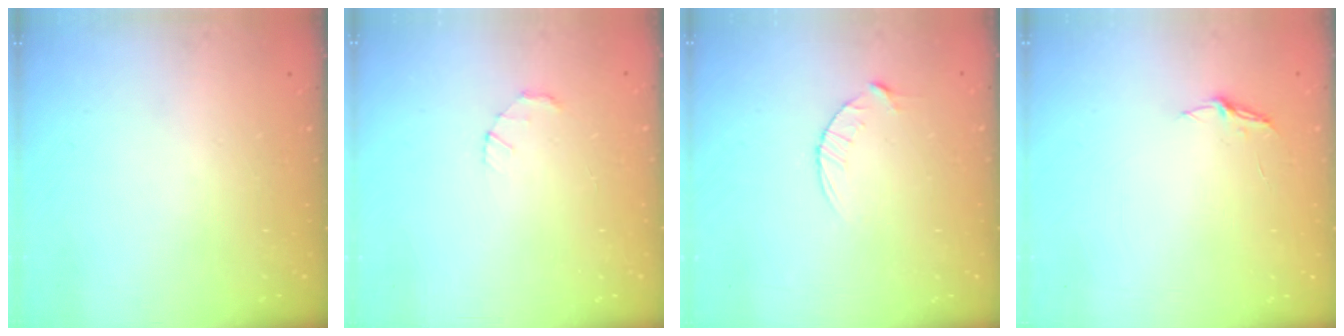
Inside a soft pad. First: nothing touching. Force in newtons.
{"total": 1.4, "press": 1.3, "slide": 0.3}
{"total": 3.6, "press": 3.5, "slide": 0.5}
{"total": 3.7, "press": 3.7, "slide": 0.4}